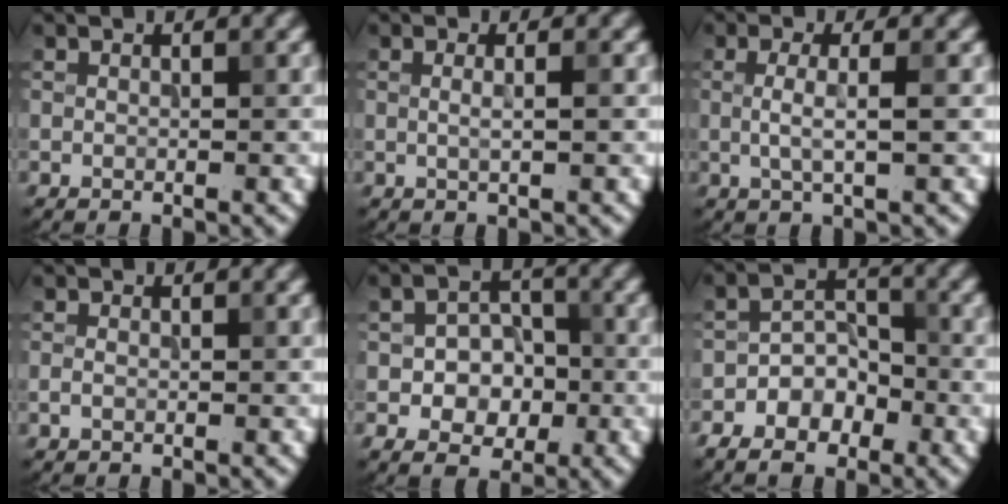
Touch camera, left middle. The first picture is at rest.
{"total": 1.7, "force": [0.3, 0.6, 1.6], "torque": [-0.019, -0.006, -0.007]}
{"total": 2.6, "force": [0.0, 0.6, 2.6], "torque": [-0.049, -0.001, -0.001]}
{"total": 0.7, "force": [-0.2, 0.4, 0.5], "torque": [-0.012, 0.000, -0.006]}
{"total": 4.8, "force": [-1.2, 3.7, 2.9], "torque": [-0.018, 0.001, -0.036]}
{"total": 5.1, "force": [-3.1, 3.2, 2.5], "torque": [-0.033, 0.008, -0.061]}